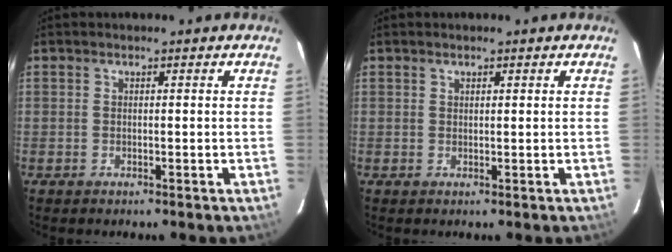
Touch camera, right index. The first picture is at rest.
{"total": 0.7, "force": [0.6, 0.3, 0.3], "torque": [-0.005, 0.002, 0.010]}